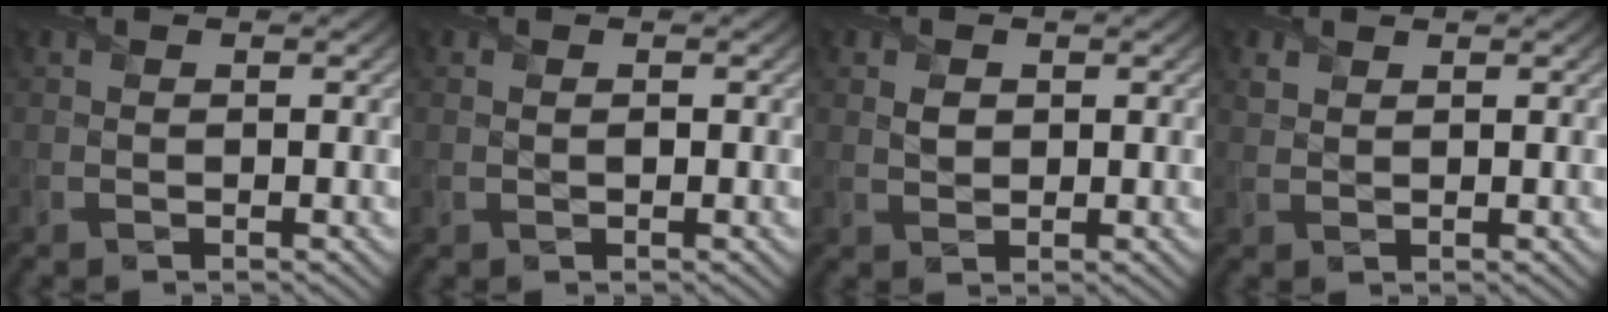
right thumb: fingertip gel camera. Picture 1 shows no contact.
{"total": 0.0}
{"total": 1.4, "force": [0.3, 1.2, 0.5], "torque": [-0.009, -0.004, 0.009]}
{"total": 0.8, "force": [0.7, 0.5, -0.1], "torque": [-0.001, -0.004, 0.020]}